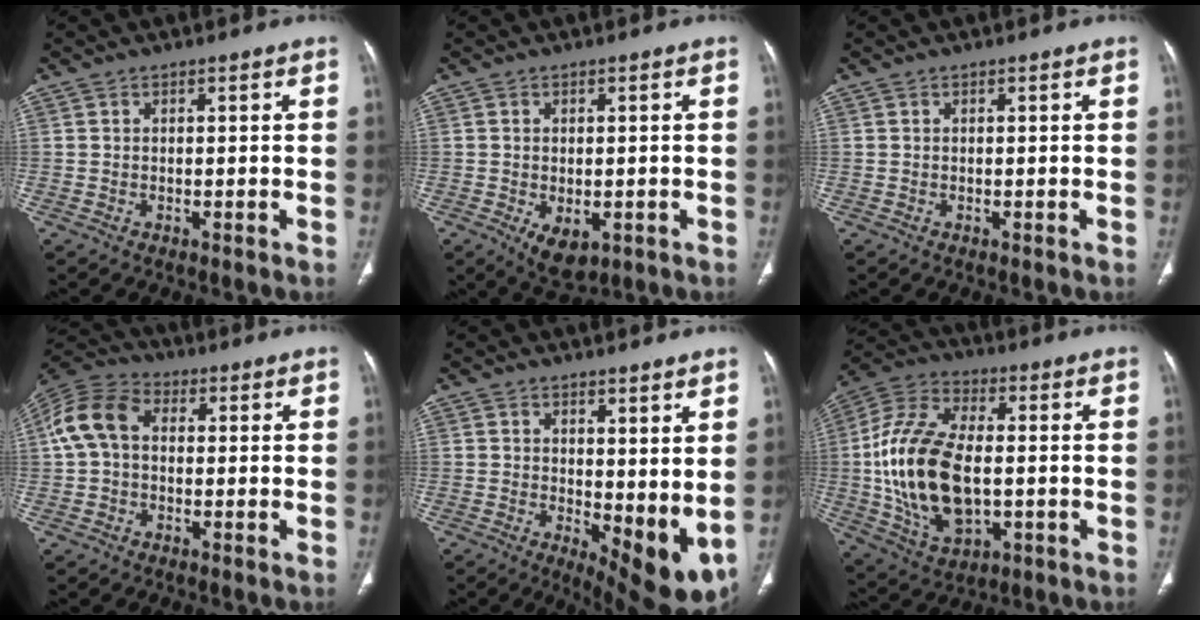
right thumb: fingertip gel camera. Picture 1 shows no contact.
{"total": 5.7, "force": [-1.8, 3.4, 4.2], "torque": [-0.062, -0.005, -0.015]}
{"total": 0.0}
{"total": 9.7, "force": [0.8, 6.9, 6.7], "torque": [-0.134, 0.032, 0.004]}
{"total": 10.2, "force": [1.1, 4.4, 9.2], "torque": [-0.109, -0.028, 0.029]}
{"total": 21.0, "force": [-1.1, 11.6, 17.5], "torque": [-0.348, 0.008, -0.011]}